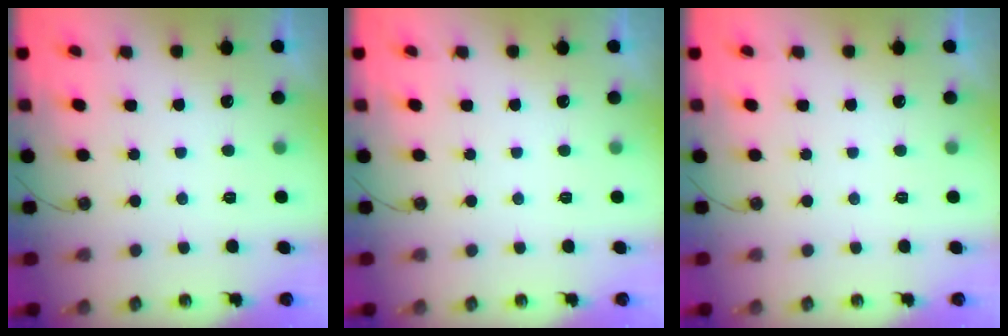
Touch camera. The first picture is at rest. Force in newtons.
{"total": 0.0}
{"total": 0.0}